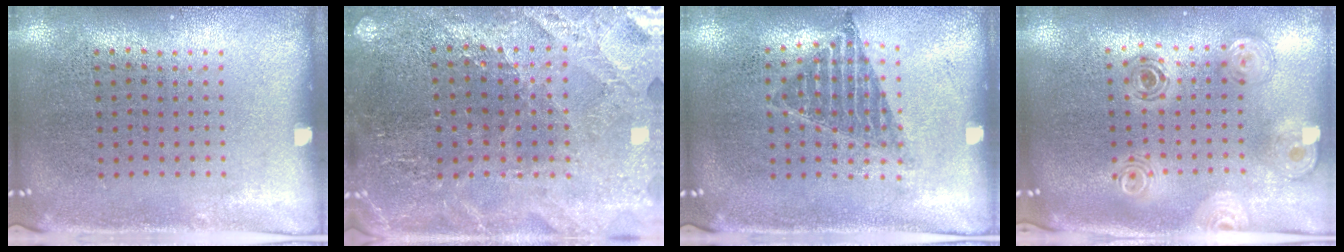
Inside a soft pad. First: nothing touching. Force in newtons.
{"total": 2.7, "press": 2.7, "slide": 0.4}
{"total": 0.9, "press": 0.8, "slide": 0.3}
{"total": 1.3, "press": 1.3, "slide": 0.4}